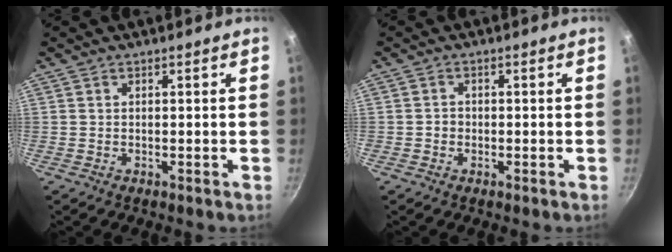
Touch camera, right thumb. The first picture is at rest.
{"total": 1.4, "force": [-0.5, 1.3, 0.4], "torque": [0.000, 0.003, -0.009]}